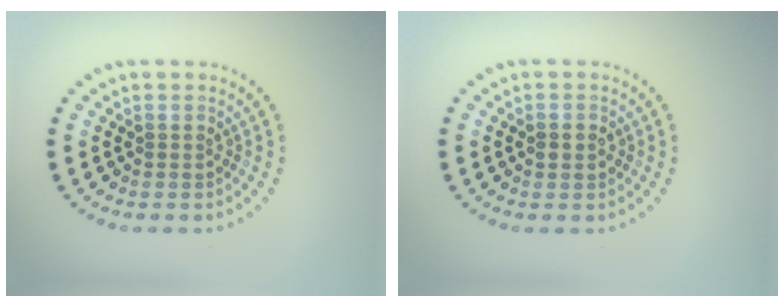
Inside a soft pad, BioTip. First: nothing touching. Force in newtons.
{"total": 1.5, "press": 1.5, "slide": 0.1}